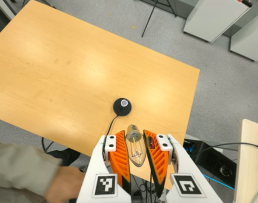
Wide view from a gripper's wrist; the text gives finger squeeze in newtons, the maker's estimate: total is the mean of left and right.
{"total": 18.5, "left": 19.9, "right": 17.0}